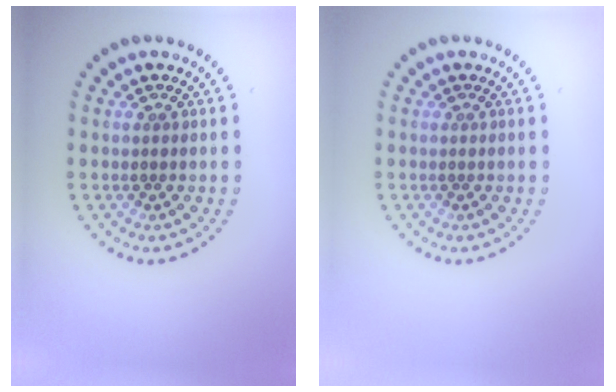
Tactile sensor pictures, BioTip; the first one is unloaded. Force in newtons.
{"total": 0.0}